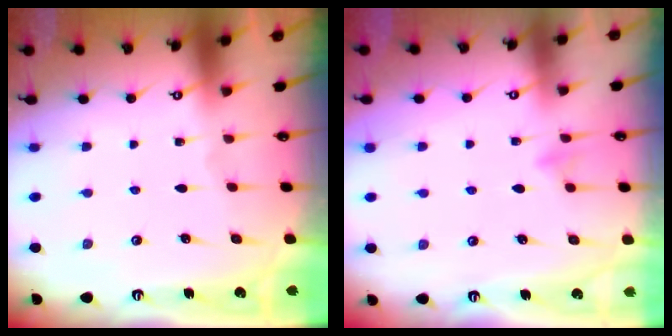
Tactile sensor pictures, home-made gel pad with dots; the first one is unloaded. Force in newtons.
{"total": 5.6, "press": 5.6, "slide": 0.7}